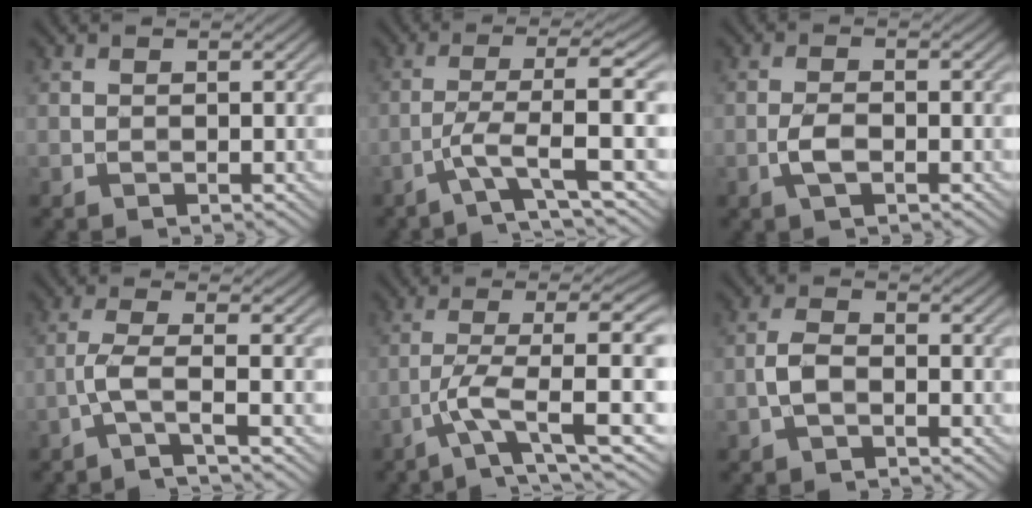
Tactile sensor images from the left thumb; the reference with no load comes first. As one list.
[{"total": 5.8, "force": [-1.9, 0.6, 5.4], "torque": [-0.097, 0.013, -0.050]}, {"total": 2.8, "force": [-1.1, 1.1, 2.4], "torque": [-0.054, 0.000, -0.027]}, {"total": 3.6, "force": [-1.6, 0.3, 3.2], "torque": [-0.062, 0.010, -0.053]}, {"total": 8.7, "force": [-1.8, 1.9, 8.4], "torque": [-0.139, 0.015, -0.036]}, {"total": 2.8, "force": [-1.2, 1.4, 2.2], "torque": [-0.047, 0.005, -0.030]}]